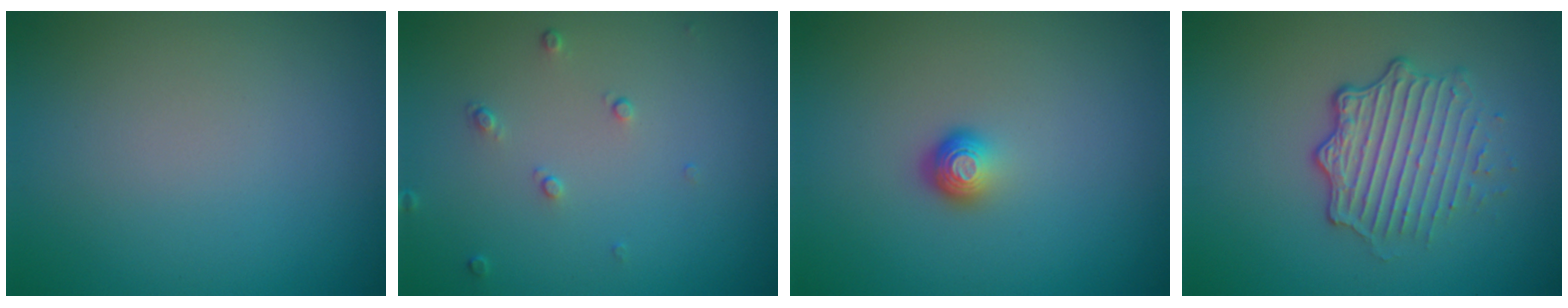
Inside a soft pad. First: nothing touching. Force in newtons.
{"total": 0.9, "press": 0.6, "slide": 0.7}
{"total": 1.8, "press": 1.1, "slide": 1.4}
{"total": 4.6, "press": 3.3, "slide": 3.3}